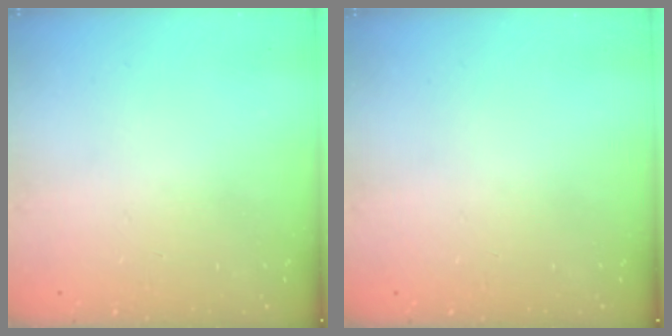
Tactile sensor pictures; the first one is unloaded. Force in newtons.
{"total": 0.0}